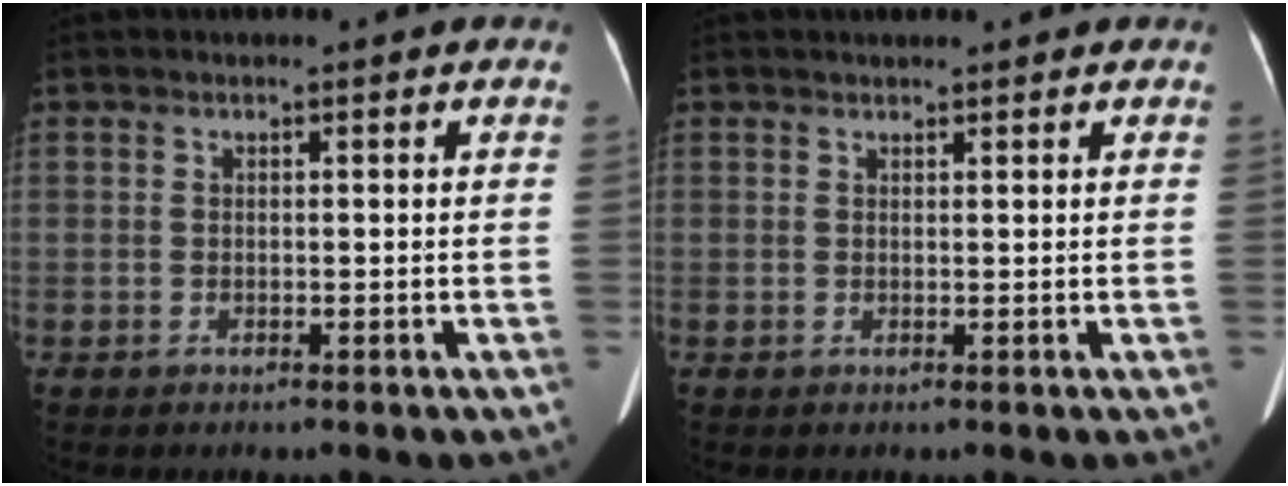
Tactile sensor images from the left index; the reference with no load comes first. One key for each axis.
{"total": 2.4, "fx": 2.1, "fy": 0.7, "fz": 0.8, "tx": -0.007, "ty": 0.022, "tz": 0.025}